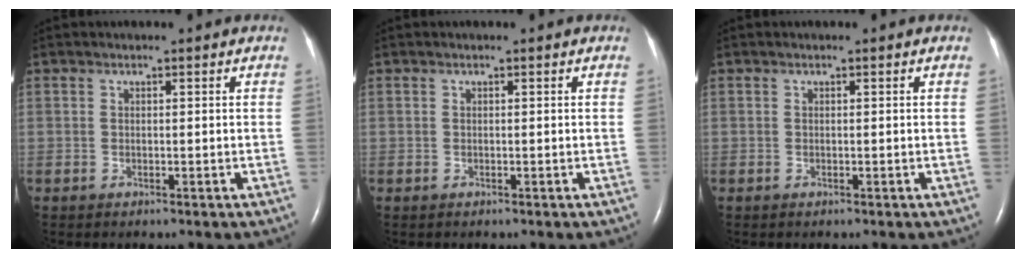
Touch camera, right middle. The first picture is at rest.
{"total": 0.0}
{"total": 0.0}